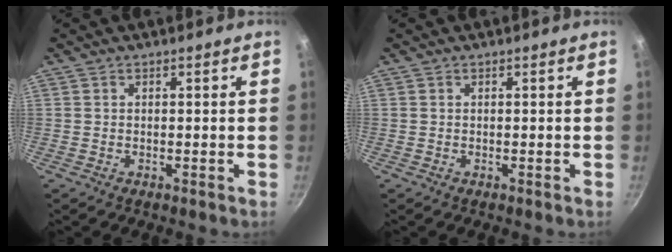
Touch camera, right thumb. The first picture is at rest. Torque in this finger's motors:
{"motor_torque": [-0.03, -0.03, 0.08, 0.01, 0.00]}